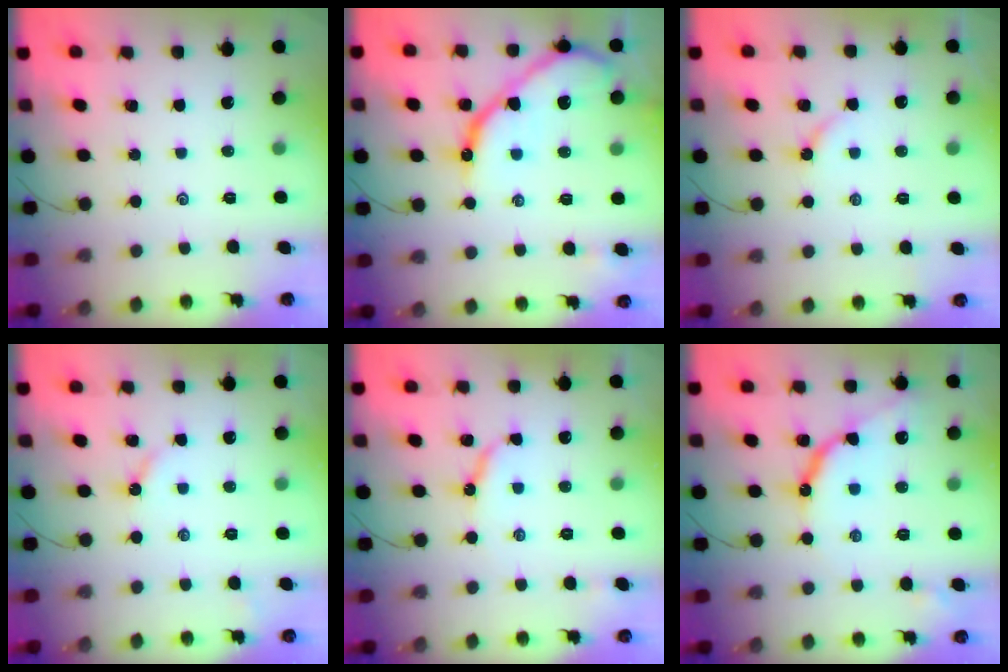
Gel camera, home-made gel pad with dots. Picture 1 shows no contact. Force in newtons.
{"total": 14.5, "press": 14.5, "slide": 1.4}
{"total": 4.6, "press": 4.5, "slide": 0.7}
{"total": 2.8, "press": 2.8, "slide": 0.2}
{"total": 5.5, "press": 5.5, "slide": 0.7}
{"total": 10.8, "press": 10.8, "slide": 0.7}